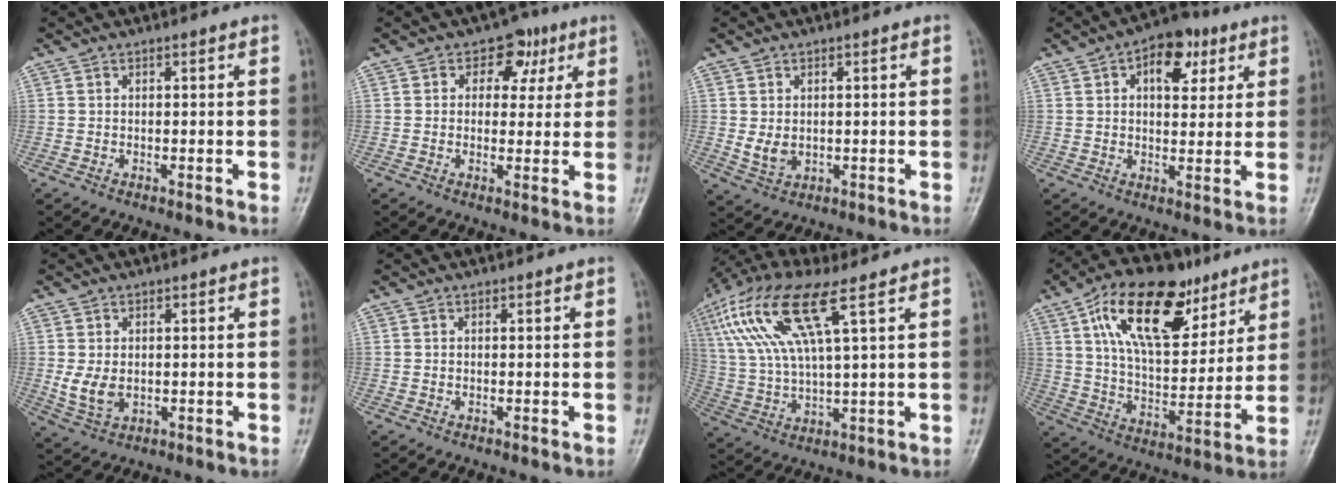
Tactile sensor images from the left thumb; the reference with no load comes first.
{"total": 6.1, "force": [2.4, 4.7, 3.0], "torque": [0.003, 0.000, 0.026]}
{"total": 3.6, "force": [0.2, 2.7, 2.4], "torque": [-0.033, -0.009, 0.012]}
{"total": 9.8, "force": [4.1, 5.7, 6.8], "torque": [-0.062, -0.004, 0.053]}
{"total": 5.1, "force": [-0.2, 3.6, 3.6], "torque": [-0.063, -0.008, 0.007]}
{"total": 0.0}
{"total": 16.4, "force": [7.2, 4.4, 14.0], "torque": [-0.314, -0.002, 0.139]}
{"total": 21.3, "force": [11.0, 10.9, 14.6], "torque": [-0.205, -0.029, 0.191]}